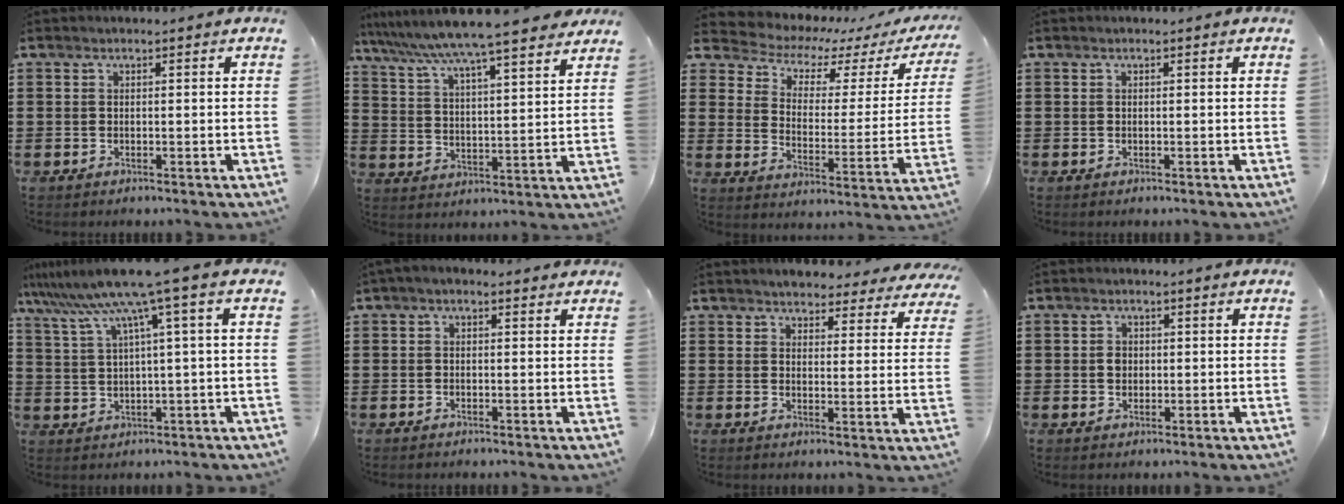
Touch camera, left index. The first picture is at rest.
{"total": 7.3, "force": [6.6, -0.7, 3.0], "torque": [-0.086, -0.045, 0.109]}
{"total": 4.3, "force": [3.7, 1.7, 1.3], "torque": [-0.046, -0.037, 0.056]}
{"total": 0.0}
{"total": 9.2, "force": [5.1, -0.9, 7.5], "torque": [-0.173, -0.030, 0.080]}
{"total": 1.0, "force": [-0.1, 0.6, 0.9], "torque": [-0.017, 0.004, -0.002]}
{"total": 3.7, "force": [3.7, 0.3, 0.2], "torque": [-0.021, -0.016, 0.067]}
{"total": 1.8, "force": [0.3, 1.5, 1.0], "torque": [-0.016, 0.004, 0.002]}